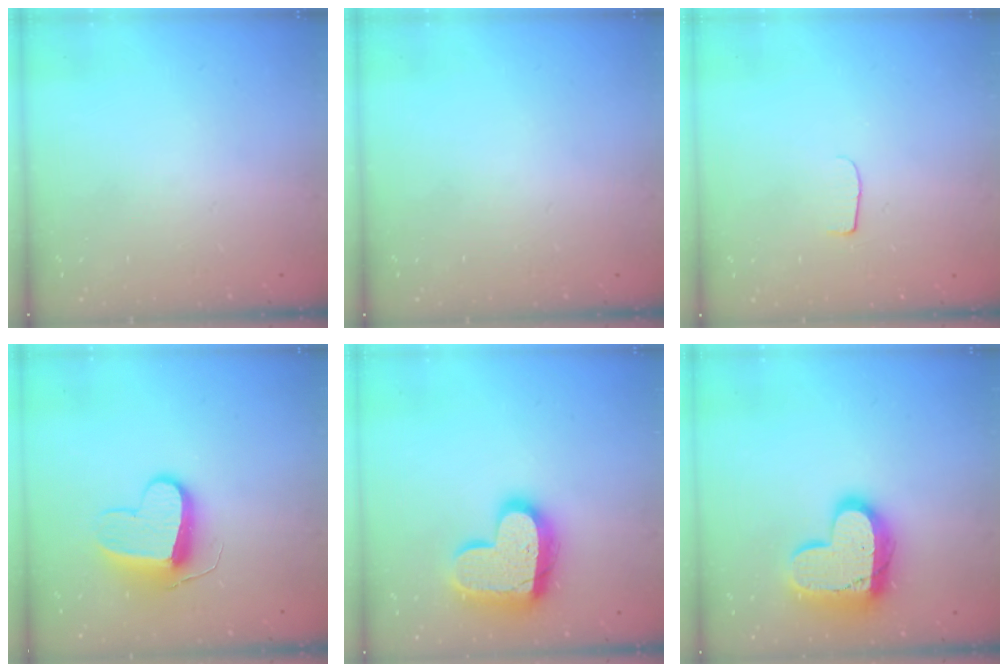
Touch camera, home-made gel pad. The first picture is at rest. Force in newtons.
{"total": 0.0}
{"total": 5.3, "press": 5.3, "slide": 0.5}
{"total": 9.9, "press": 9.9, "slide": 0.0}
{"total": 18.3, "press": 18.2, "slide": 1.2}
{"total": 19.0, "press": 19.0, "slide": 1.5}